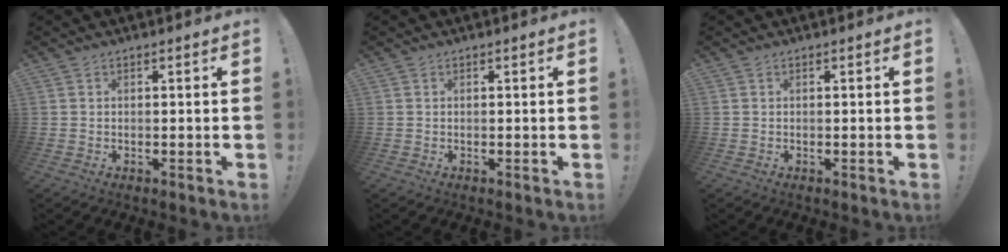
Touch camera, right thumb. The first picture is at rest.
{"total": 0.0}
{"total": 0.0}